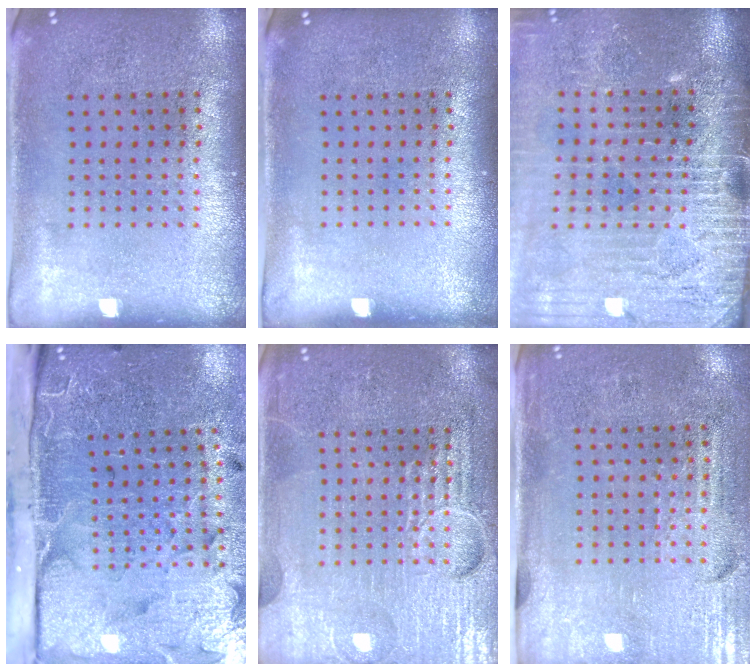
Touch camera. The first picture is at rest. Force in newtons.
{"total": 0.0}
{"total": 4.2, "press": 3.6, "slide": 2.0}
{"total": 5.0, "press": 3.9, "slide": 3.1}
{"total": 6.9, "press": 6.9, "slide": 0.9}
{"total": 3.4, "press": 3.1, "slide": 1.4}